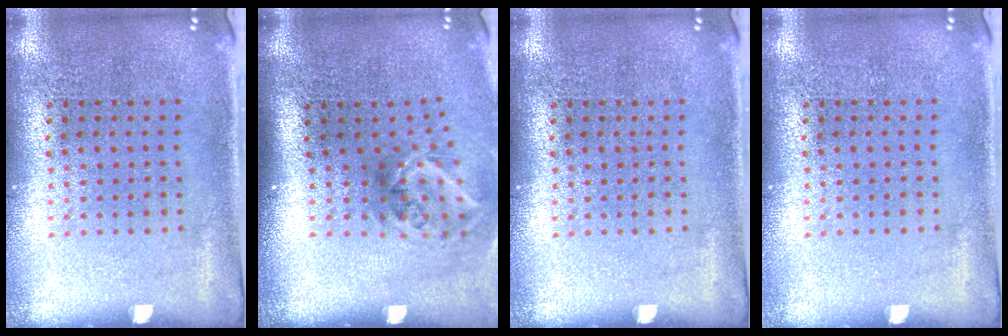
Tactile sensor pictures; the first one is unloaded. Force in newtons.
{"total": 1.9, "press": 1.2, "slide": 1.5}
{"total": 0.0}
{"total": 0.0}